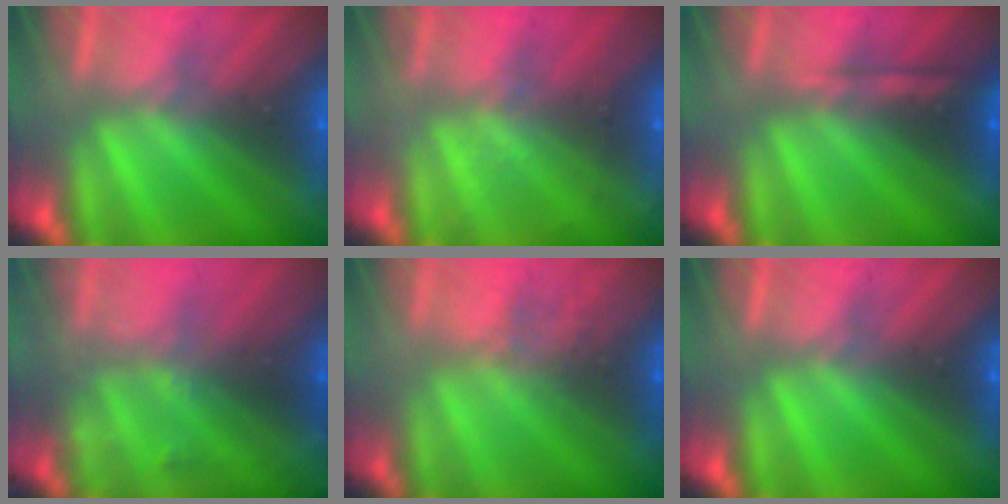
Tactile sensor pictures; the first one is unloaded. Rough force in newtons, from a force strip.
{"total": 1.9}
{"total": 2.2}
{"total": 2.0}
{"total": 2.4}
{"total": 0.0}